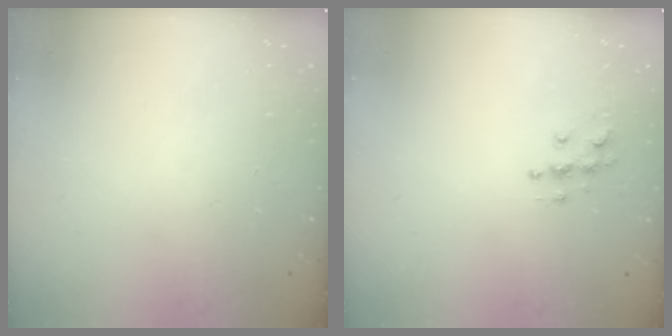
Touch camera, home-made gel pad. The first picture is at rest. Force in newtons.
{"total": 5.7, "press": 5.7, "slide": 0.4}